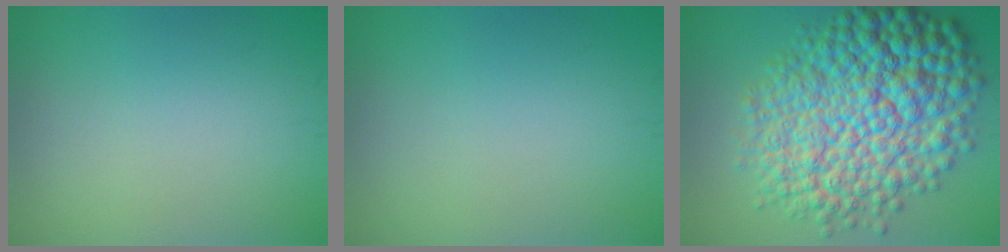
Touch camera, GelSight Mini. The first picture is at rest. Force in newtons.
{"total": 0.0}
{"total": 14.0, "press": 14.0, "slide": 0.2}